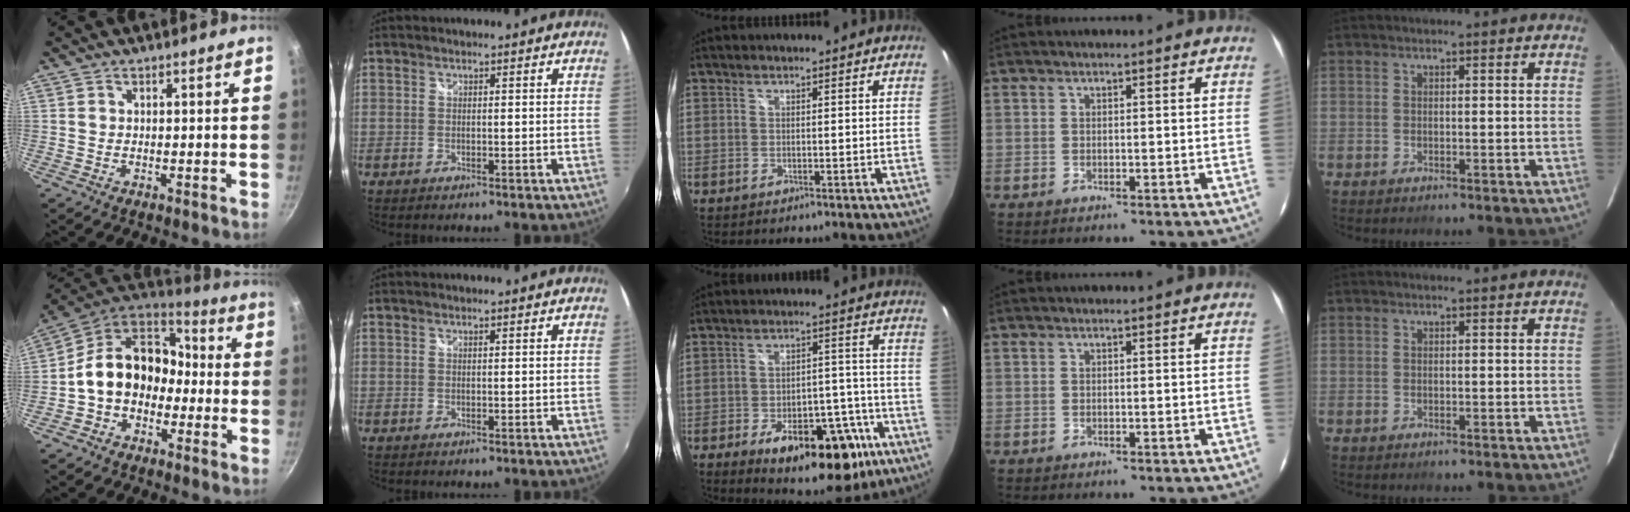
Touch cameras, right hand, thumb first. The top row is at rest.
{"thumb": {"total": 14.9, "force": [-2.2, 11.5, 9.2], "torque": [-0.117, 0.059, -0.057]}, "middle": {"total": 20.0, "force": [-11.0, 9.8, 13.5], "torque": [-0.193, 0.013, -0.131]}}